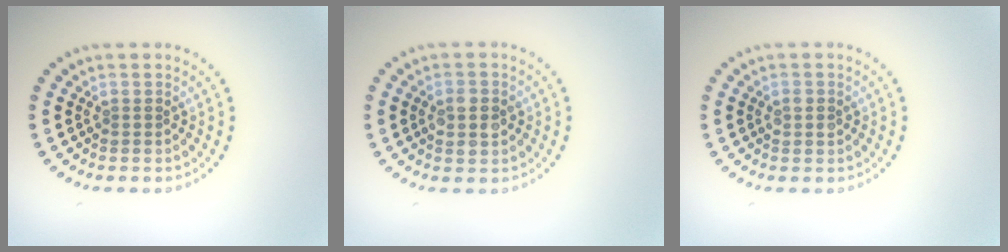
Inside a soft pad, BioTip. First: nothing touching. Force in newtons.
{"total": 2.8, "press": 2.8, "slide": 0.2}
{"total": 1.1, "press": 1.1, "slide": 0.1}